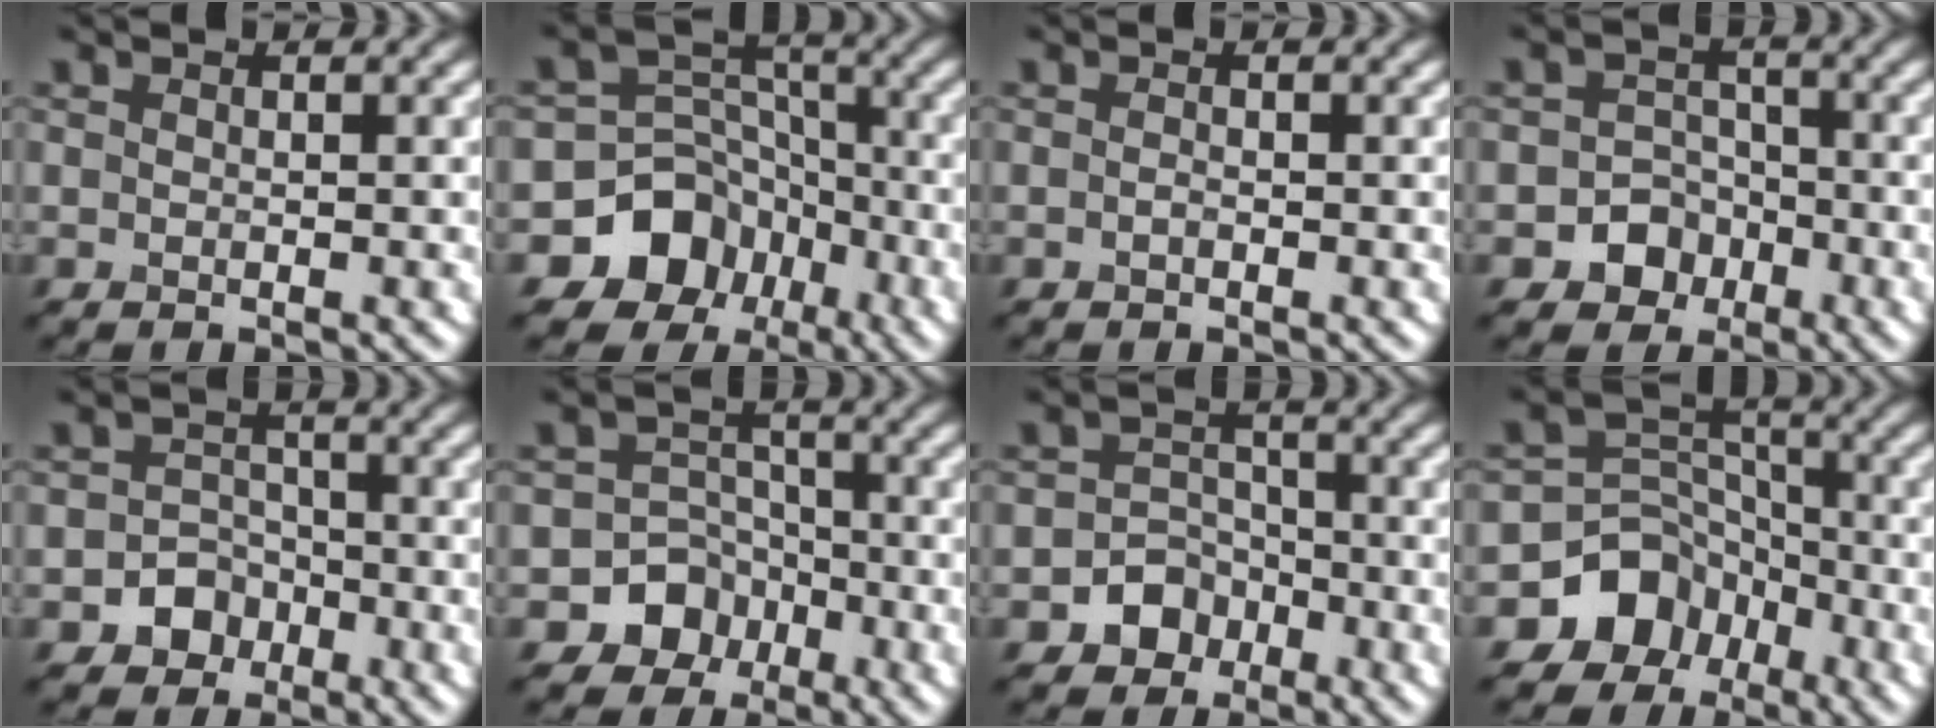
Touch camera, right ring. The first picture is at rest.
{"total": 9.7, "force": [-5.5, 7.8, 1.8], "torque": [-0.012, 0.003, -0.112]}
{"total": 0.5, "force": [-0.2, 0.2, 0.4], "torque": [-0.009, 0.000, -0.005]}
{"total": 4.2, "force": [-2.1, 3.6, 0.9], "torque": [0.025, 0.005, -0.046]}
{"total": 3.4, "force": [-1.7, 2.8, 0.8], "torque": [0.016, 0.010, -0.036]}
{"total": 6.7, "force": [-3.5, 5.6, 0.8], "torque": [0.021, -0.005, -0.086]}
{"total": 3.8, "force": [-2.1, 3.1, 0.8], "torque": [0.016, 0.008, -0.043]}
{"total": 7.8, "force": [-4.7, 6.1, 1.4], "torque": [-0.008, 0.012, -0.096]}